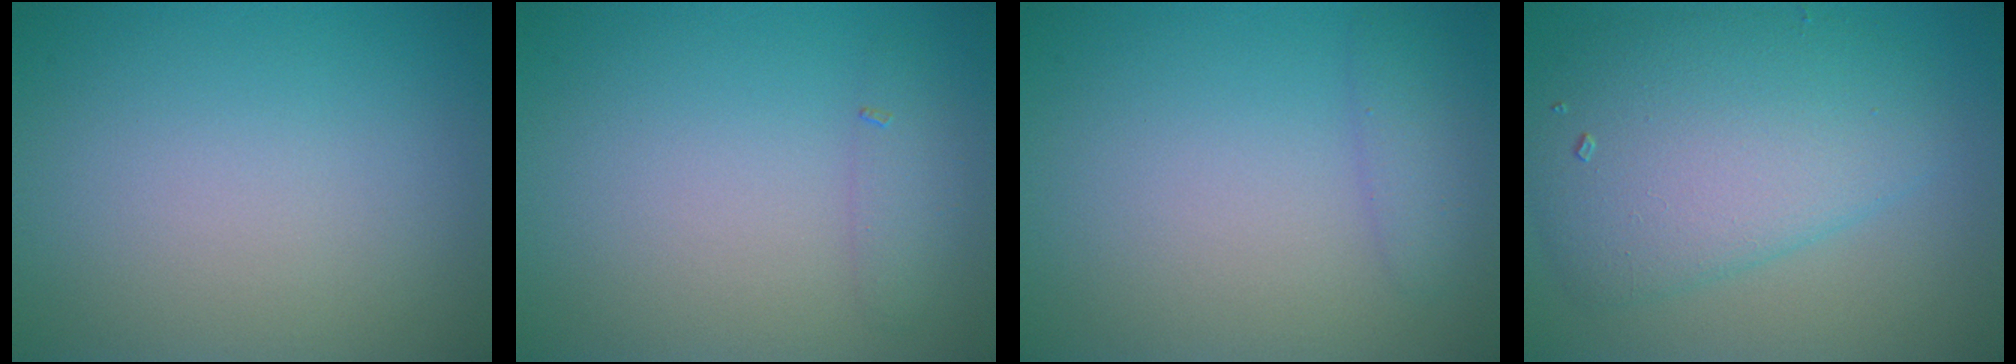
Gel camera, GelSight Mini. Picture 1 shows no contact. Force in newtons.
{"total": 1.3, "press": 1.3, "slide": 0.0}
{"total": 1.5, "press": 1.5, "slide": 0.1}
{"total": 7.1, "press": 7.1, "slide": 0.1}